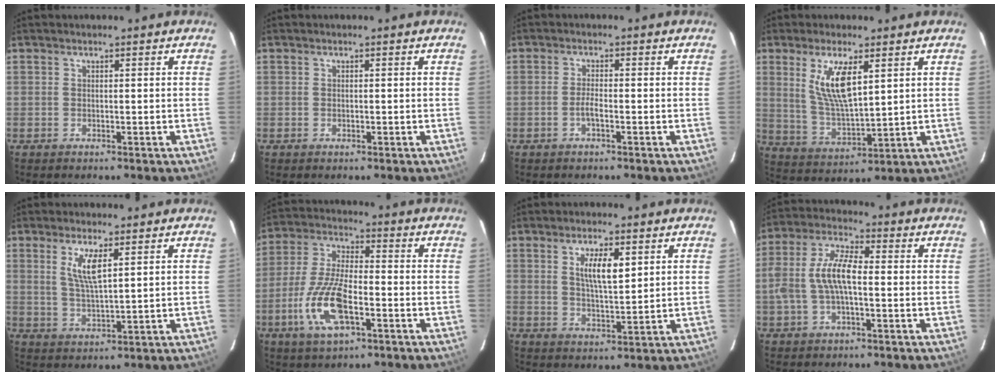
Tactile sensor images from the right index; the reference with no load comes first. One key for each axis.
{"total": 0.0}
{"total": 1.9, "fx": -0.9, "fy": 0.3, "fz": 1.6, "tx": -0.034, "ty": 0.001, "tz": -0.020}
{"total": 10.0, "fx": 3.9, "fy": 2.9, "fz": 8.7, "tx": -0.167, "ty": -0.008, "tz": 0.087}
{"total": 5.9, "fx": 2.4, "fy": 1.2, "fz": 5.2, "tx": -0.101, "ty": -0.006, "tz": 0.050}
{"total": 13.2, "fx": -4.9, "fy": 4.9, "fz": 11.2, "tx": -0.242, "ty": -0.006, "tz": -0.093}
{"total": 6.4, "fx": 2.4, "fy": 2.0, "fz": 5.6, "tx": -0.100, "ty": 0.000, "tz": 0.045}
{"total": 9.3, "fx": -1.1, "fy": 3.6, "fz": 8.5, "tx": -0.180, "ty": 0.014, "tz": -0.020}